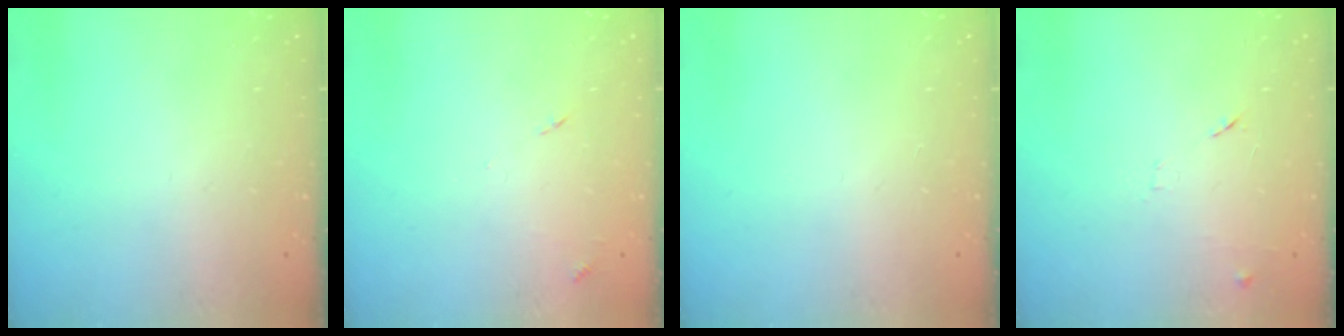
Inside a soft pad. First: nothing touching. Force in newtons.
{"total": 7.4, "press": 7.4, "slide": 0.7}
{"total": 0.0}
{"total": 9.2, "press": 9.1, "slide": 0.7}